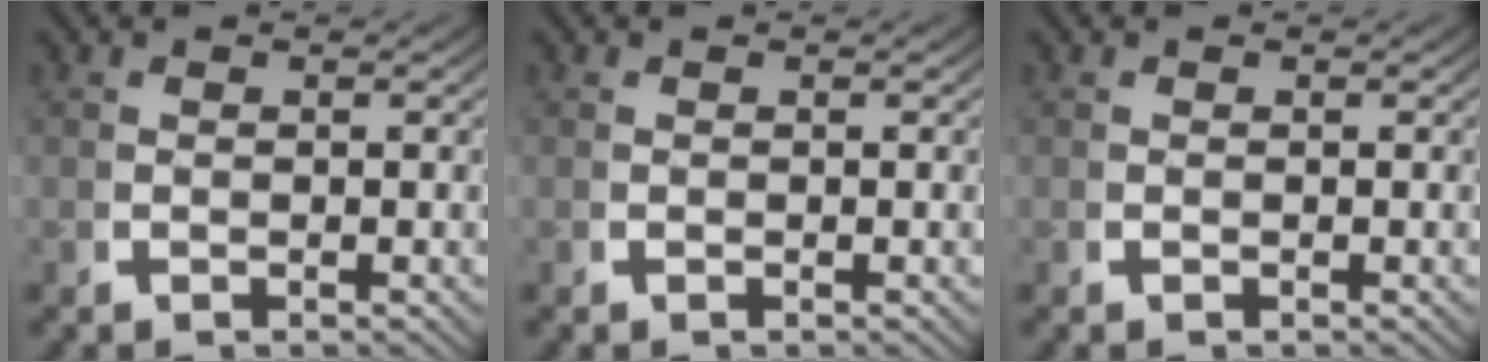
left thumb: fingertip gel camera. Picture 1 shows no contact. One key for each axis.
{"total": 0.0}
{"total": 0.0}